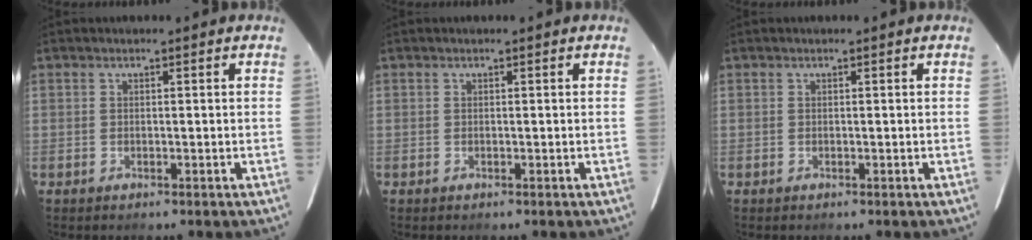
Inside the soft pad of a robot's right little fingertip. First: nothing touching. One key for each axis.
{"total": 0.0}
{"total": 0.0}